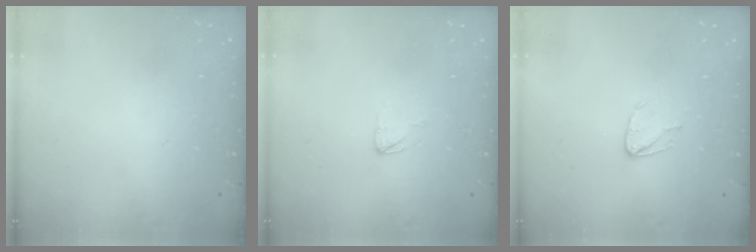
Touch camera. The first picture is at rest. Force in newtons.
{"total": 2.1, "press": 2.1, "slide": 0.2}
{"total": 4.5, "press": 4.5, "slide": 0.4}